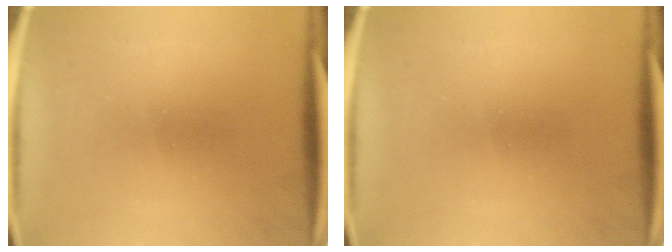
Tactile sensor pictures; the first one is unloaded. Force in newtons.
{"total": 0.0}